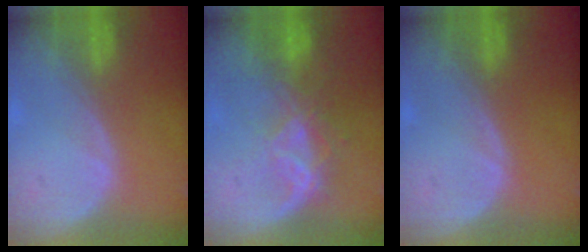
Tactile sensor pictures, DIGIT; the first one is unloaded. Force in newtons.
{"total": 6.6, "press": 5.7, "slide": 3.4}
{"total": 0.0}